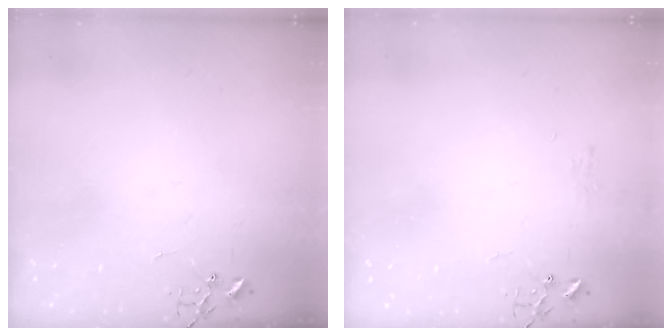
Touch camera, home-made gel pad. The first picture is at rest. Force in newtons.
{"total": 6.3, "press": 6.3, "slide": 0.7}